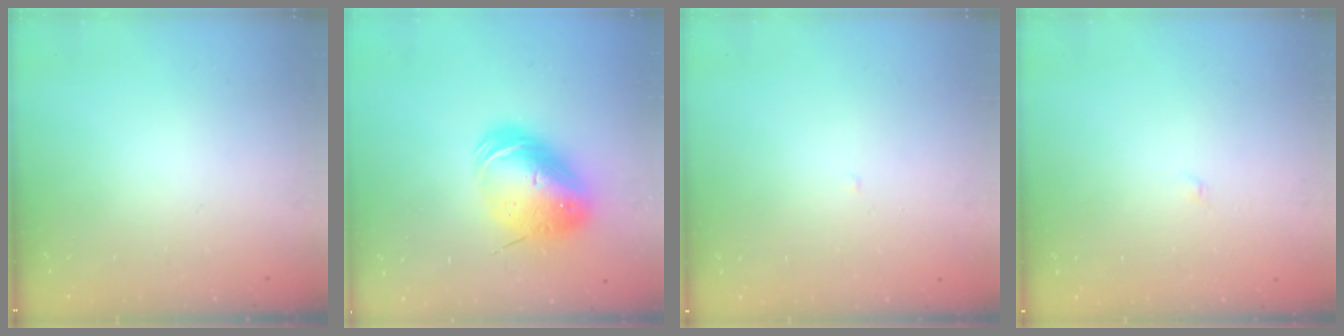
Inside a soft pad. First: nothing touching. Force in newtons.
{"total": 15.9, "press": 15.7, "slide": 2.9}
{"total": 1.6, "press": 1.6, "slide": 0.3}
{"total": 2.0, "press": 2.0, "slide": 0.2}